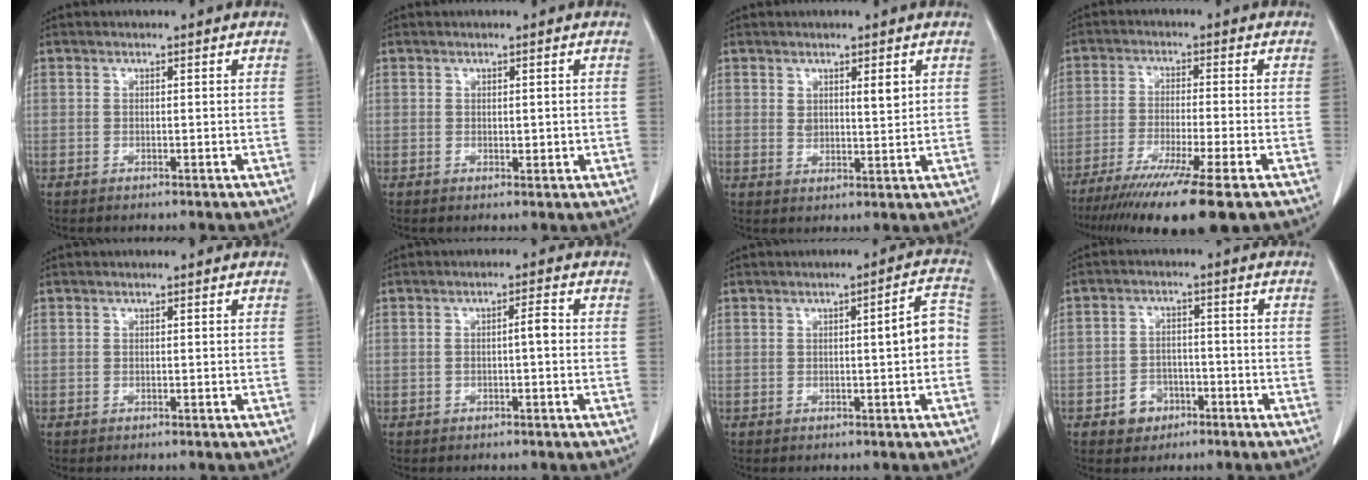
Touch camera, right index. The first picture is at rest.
{"total": 1.3, "force": [0.0, 0.7, 1.1], "torque": [-0.013, -0.003, 0.004]}
{"total": 3.4, "force": [1.6, 1.1, 2.8], "torque": [-0.047, -0.005, 0.029]}
{"total": 14.4, "force": [-10.2, -0.3, 10.1], "torque": [-0.160, -0.046, -0.163]}
{"total": 0.0}
{"total": 2.2, "force": [-0.2, 0.2, 2.2], "torque": [-0.034, 0.004, -0.004]}
{"total": 4.6, "force": [-0.4, 0.6, 4.5], "torque": [-0.058, 0.016, -0.006]}
{"total": 4.3, "force": [-2.2, 3.5, 1.3], "torque": [-0.018, 0.012, -0.031]}